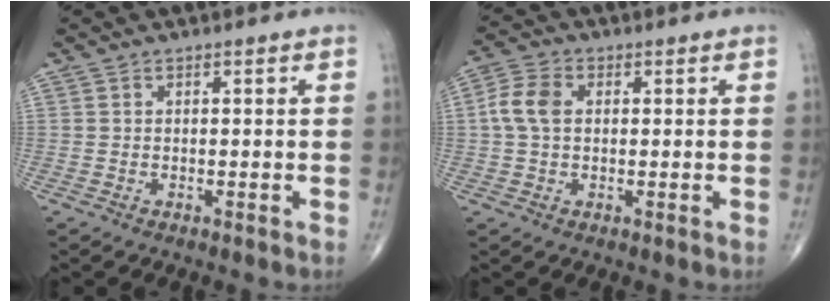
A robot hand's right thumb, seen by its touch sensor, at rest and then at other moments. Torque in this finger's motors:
{"motor_torque": [-0.10, 0.21, 0.25, -0.01, 0.14]}